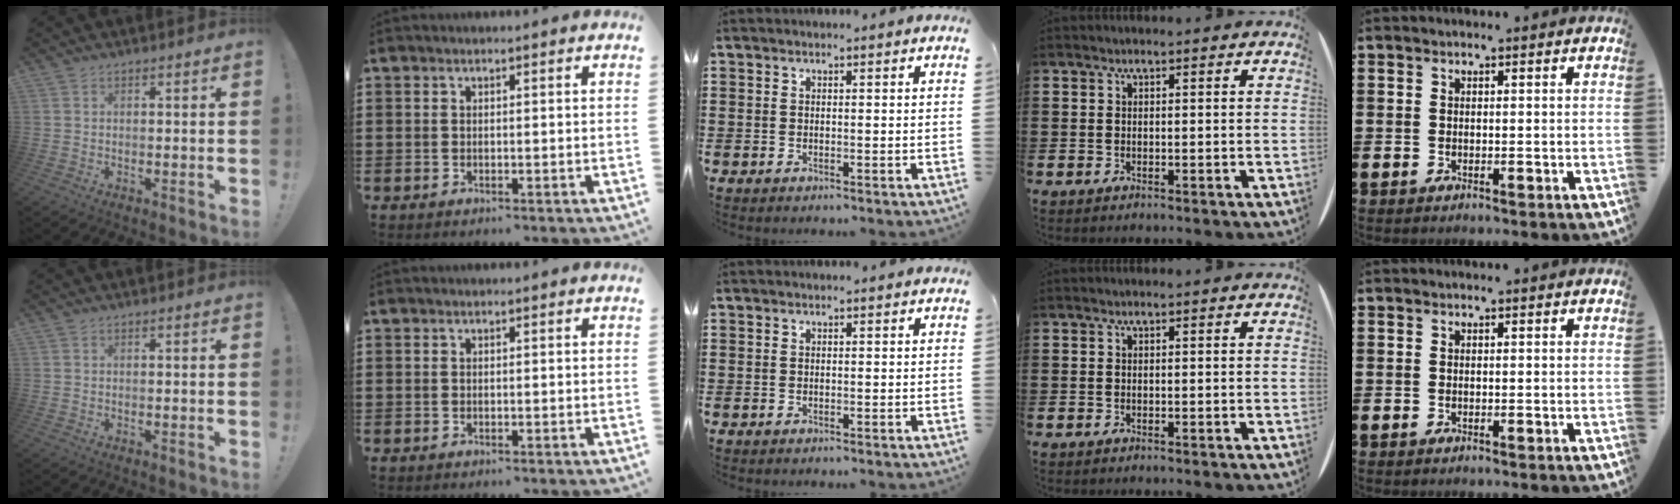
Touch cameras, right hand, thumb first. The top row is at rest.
{}